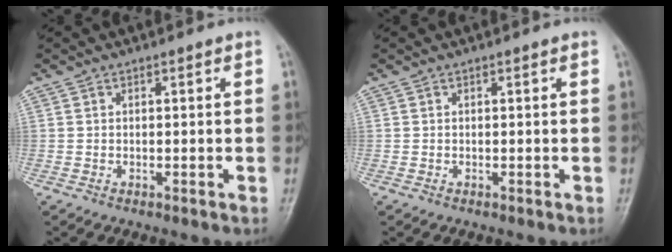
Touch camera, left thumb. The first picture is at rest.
{"total": 0.0}